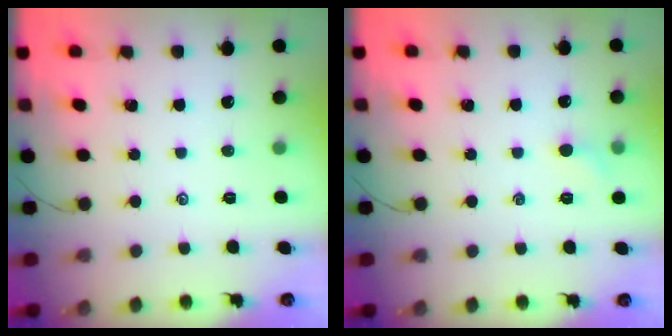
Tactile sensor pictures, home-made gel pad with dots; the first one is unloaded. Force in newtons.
{"total": 4.7, "press": 4.5, "slide": 1.5}